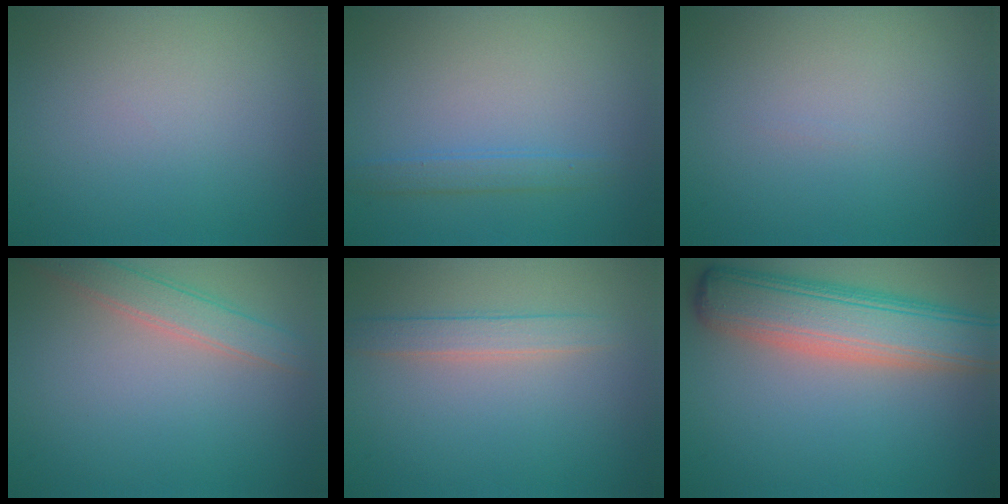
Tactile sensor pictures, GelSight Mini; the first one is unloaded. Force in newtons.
{"total": 1.5, "press": 1.5, "slide": 0.1}
{"total": 0.0}
{"total": 2.9, "press": 2.9, "slide": 0.2}
{"total": 2.1, "press": 2.1, "slide": 0.1}
{"total": 8.2, "press": 8.1, "slide": 0.5}